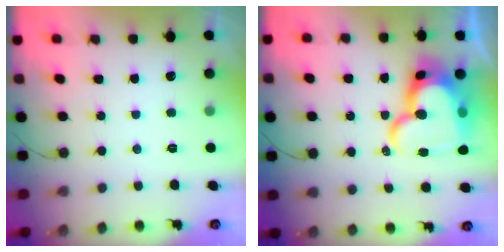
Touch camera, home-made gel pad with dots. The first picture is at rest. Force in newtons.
{"total": 23.0, "press": 22.8, "slide": 2.3}